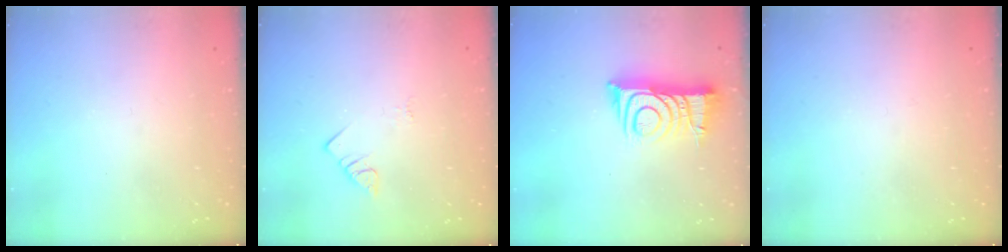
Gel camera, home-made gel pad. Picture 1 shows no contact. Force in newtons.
{"total": 3.1, "press": 3.1, "slide": 0.4}
{"total": 11.0, "press": 11.0, "slide": 0.6}
{"total": 2.8, "press": 2.8, "slide": 0.4}